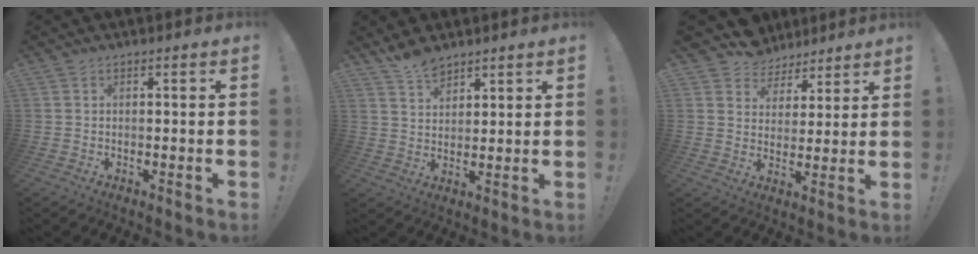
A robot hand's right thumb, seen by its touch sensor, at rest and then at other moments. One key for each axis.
{"total": 6.2, "fx": 5.2, "fy": 2.7, "fz": 2.1, "tx": -0.038, "ty": -0.030, "tz": 0.097}
{"total": 7.0, "fx": 5.1, "fy": 4.8, "fz": 0.1, "tx": 0.001, "ty": -0.044, "tz": 0.100}